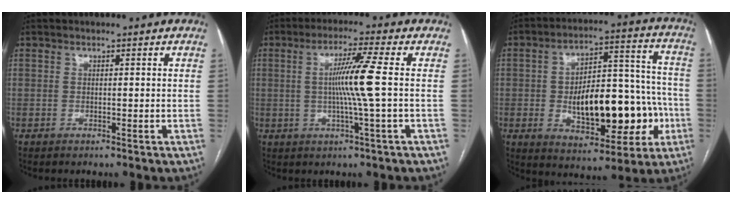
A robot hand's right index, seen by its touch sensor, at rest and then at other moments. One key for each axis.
{"total": 7.6, "fx": 0.2, "fy": -1.6, "fz": 7.4, "tx": -0.139, "ty": 0.000, "tz": 0.004}
{"total": 18.1, "fx": -3.5, "fy": 8.2, "fz": 15.8, "tx": -0.231, "ty": 0.033, "tz": -0.038}